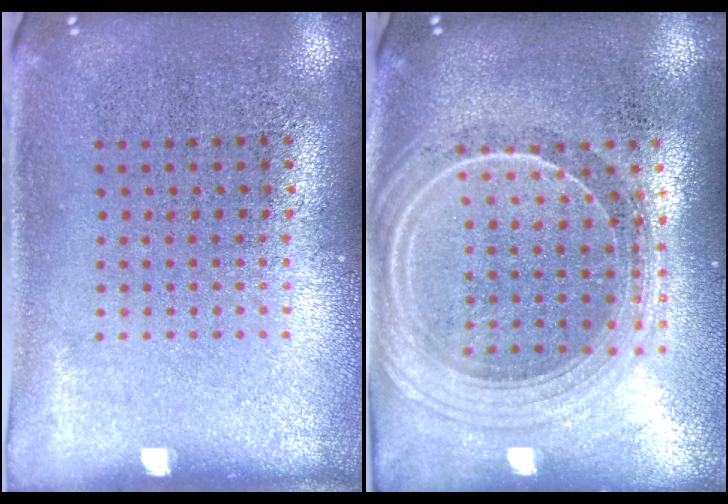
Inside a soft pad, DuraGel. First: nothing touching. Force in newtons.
{"total": 2.3, "press": 2.0, "slide": 1.2}